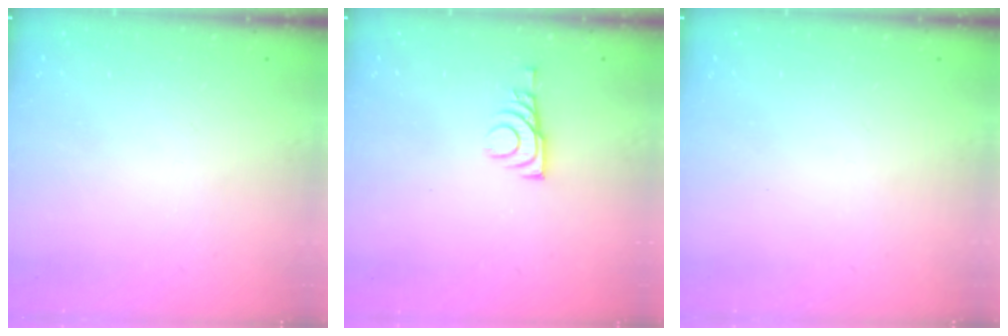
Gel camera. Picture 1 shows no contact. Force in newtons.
{"total": 6.8, "press": 6.8, "slide": 0.7}
{"total": 0.0}